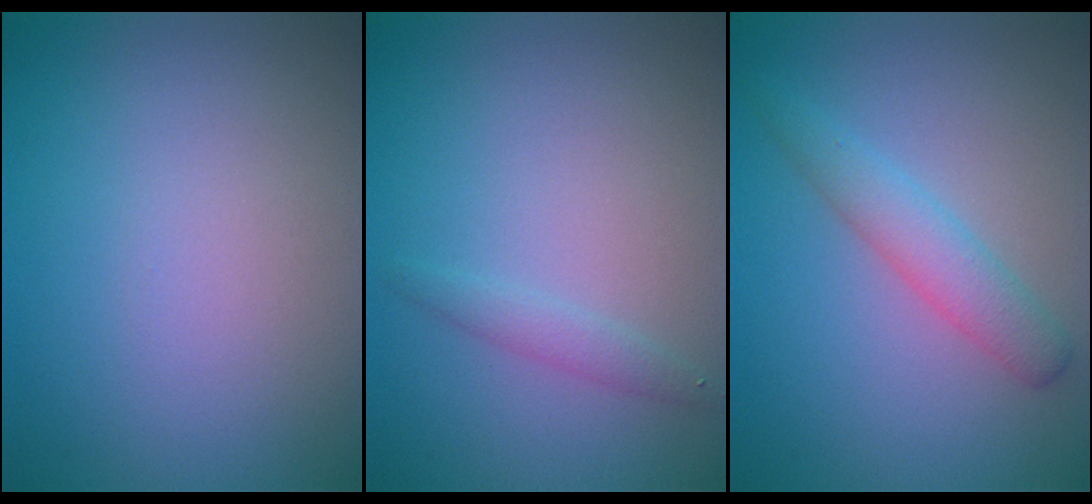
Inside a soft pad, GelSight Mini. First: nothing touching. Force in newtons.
{"total": 1.2, "press": 1.2, "slide": 0.0}
{"total": 2.8, "press": 2.7, "slide": 0.1}